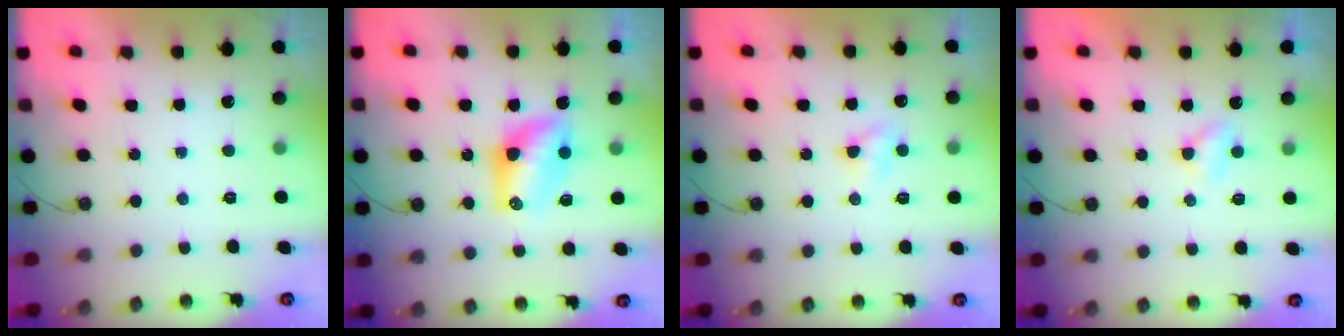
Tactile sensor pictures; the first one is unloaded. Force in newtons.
{"total": 9.8, "press": 8.8, "slide": 4.4}
{"total": 4.0, "press": 4.0, "slide": 0.6}
{"total": 4.4, "press": 2.8, "slide": 3.4}